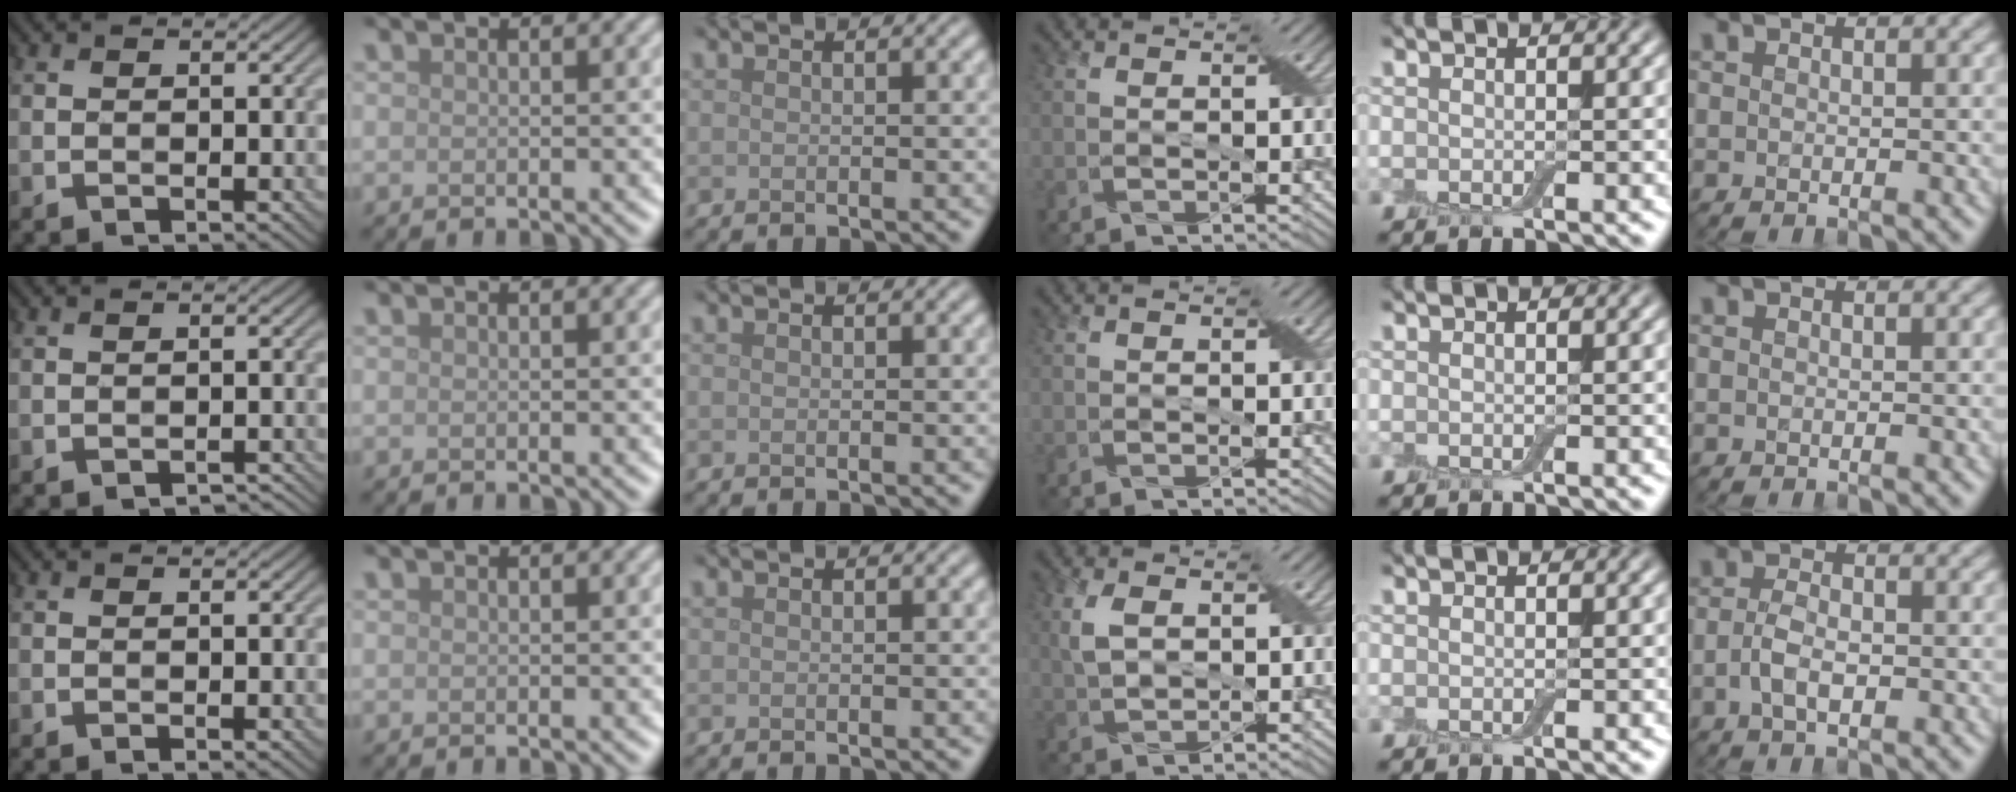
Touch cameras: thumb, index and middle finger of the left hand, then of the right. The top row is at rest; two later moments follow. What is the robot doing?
{"motion": "peel", "object": "adhesive wrap"}